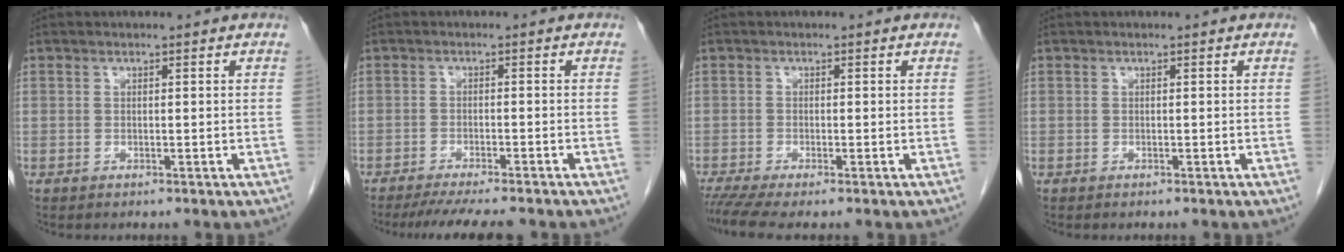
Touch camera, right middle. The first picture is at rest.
{"total": 9.3, "force": [-8.0, 0.6, 4.6], "torque": [-0.061, -0.018, -0.117]}
{"total": 3.8, "force": [-2.9, 0.0, 2.4], "torque": [-0.043, -0.010, -0.055]}
{"total": 0.0}